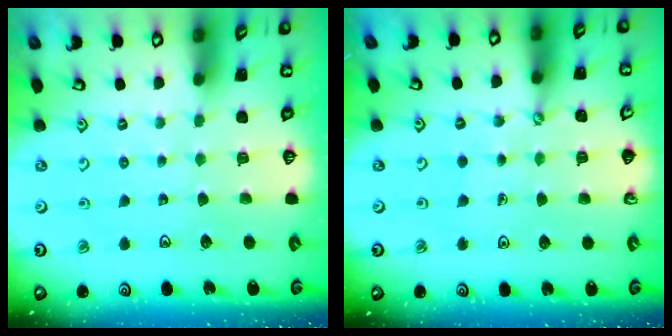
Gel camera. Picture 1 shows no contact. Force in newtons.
{"total": 1.4, "press": 1.3, "slide": 0.1}